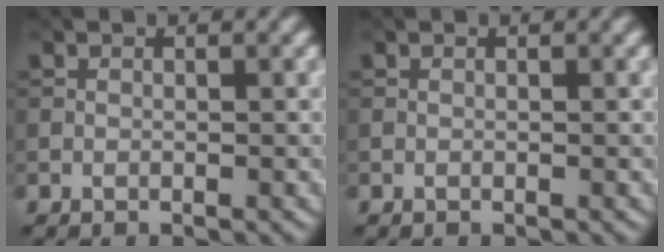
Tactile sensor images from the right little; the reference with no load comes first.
{"total": 0.0}